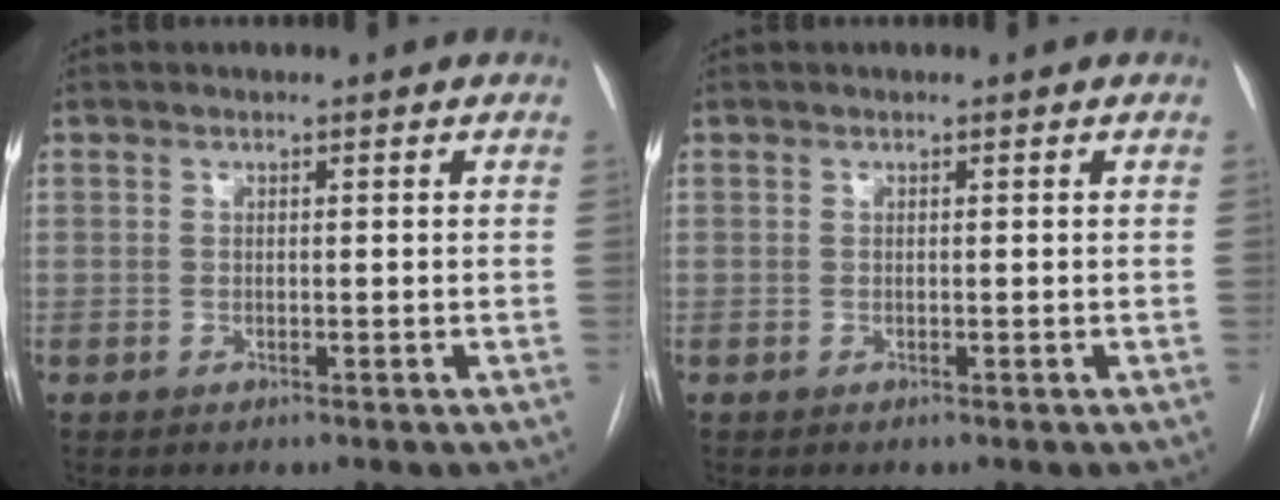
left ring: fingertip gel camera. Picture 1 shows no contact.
{"total": 0.0}